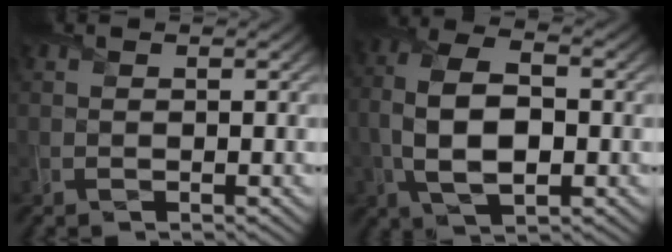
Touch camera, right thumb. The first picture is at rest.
{"total": 10.0, "force": [-0.9, 5.7, 8.2], "torque": [-0.187, -0.001, -0.018]}